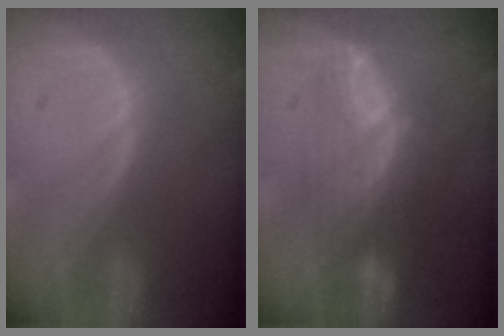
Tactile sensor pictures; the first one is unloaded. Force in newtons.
{"total": 7.3, "press": 7.2, "slide": 1.3}